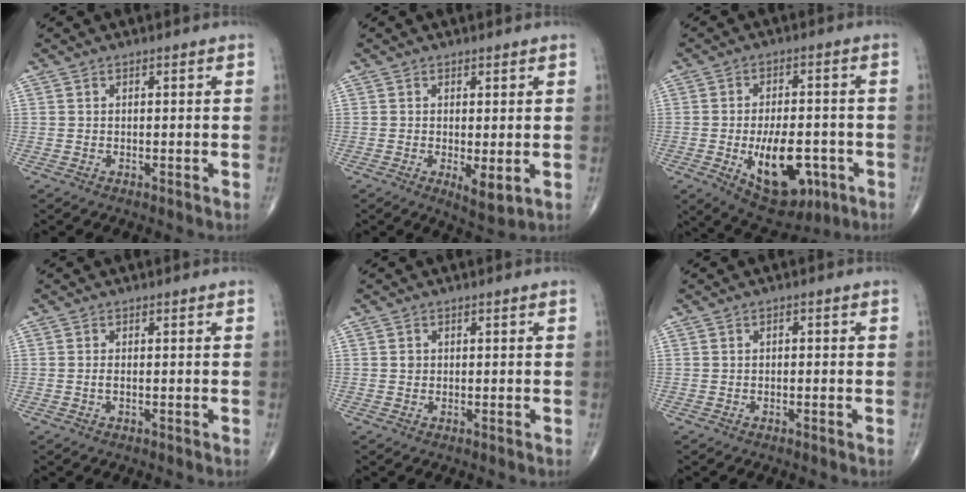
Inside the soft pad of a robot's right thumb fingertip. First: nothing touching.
{"total": 4.1, "force": [-0.7, 1.4, 3.8], "torque": [-0.059, -0.015, -0.007]}
{"total": 14.5, "force": [-4.4, 7.6, 11.5], "torque": [-0.150, 0.011, -0.053]}
{"total": 0.8, "force": [-0.1, 0.3, 0.7], "torque": [-0.015, -0.003, -0.003]}
{"total": 0.8, "force": [0.1, 0.8, 0.3], "torque": [0.000, 0.002, 0.001]}
{"total": 0.8, "force": [-0.1, 0.5, 0.5], "torque": [-0.003, 0.003, -0.006]}